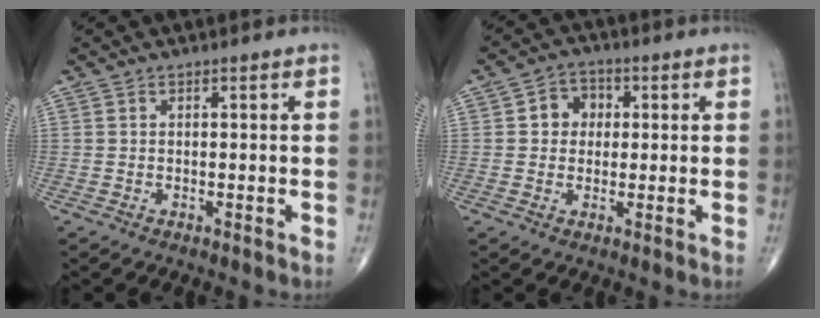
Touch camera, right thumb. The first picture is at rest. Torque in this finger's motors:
{"motor_torque": [0.12, 0.11, 0.12, 0.06, 0.05]}